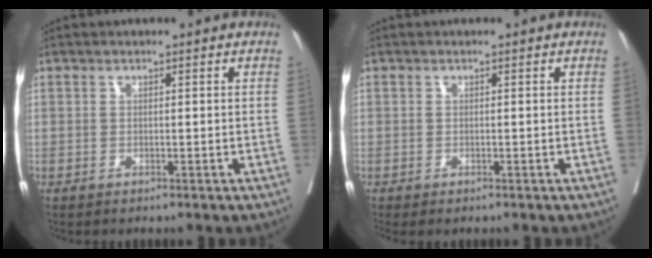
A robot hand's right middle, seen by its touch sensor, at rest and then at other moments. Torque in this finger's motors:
{"motor_torque": [1.00, -1.14, 0.13, 0.06]}